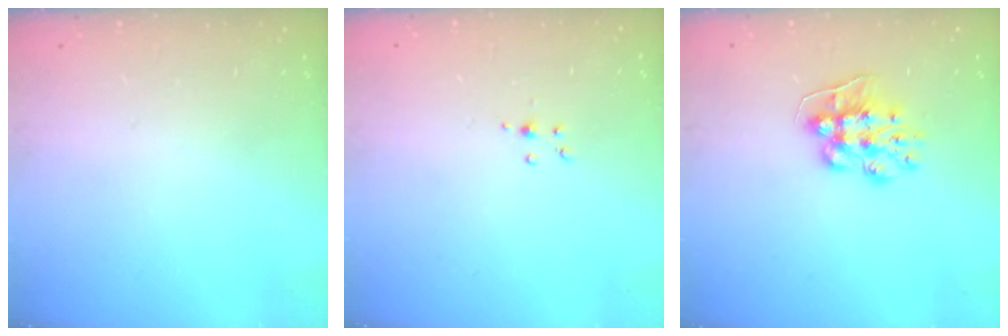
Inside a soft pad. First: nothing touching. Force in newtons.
{"total": 3.6, "press": 3.5, "slide": 0.9}
{"total": 9.4, "press": 9.4, "slide": 0.7}